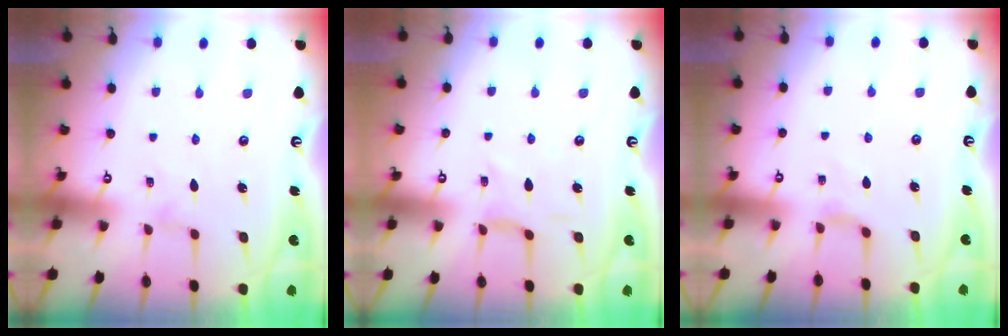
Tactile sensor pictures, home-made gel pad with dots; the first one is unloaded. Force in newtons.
{"total": 2.5, "press": 2.5, "slide": 0.4}
{"total": 2.7, "press": 2.6, "slide": 0.6}